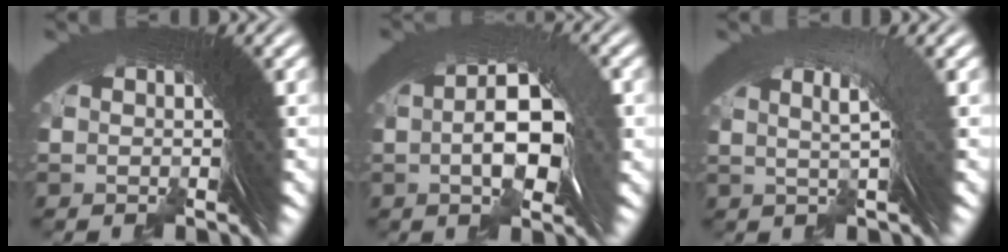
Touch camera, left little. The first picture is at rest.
{"total": 6.1, "force": [0.7, 2.4, 5.5], "torque": [-0.080, 0.009, 0.010]}
{"total": 2.9, "force": [1.3, -1.0, 2.4], "torque": [-0.017, 0.021, 0.018]}